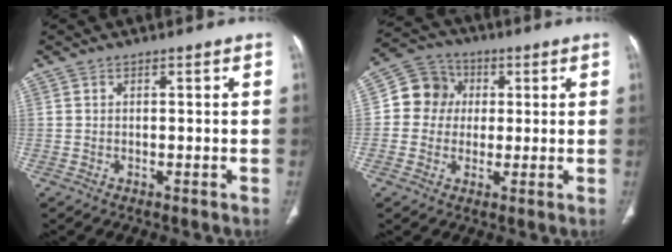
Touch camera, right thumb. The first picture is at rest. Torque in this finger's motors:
{"motor_torque": [0.93, 1.27, 0.31, -0.57, -0.04]}